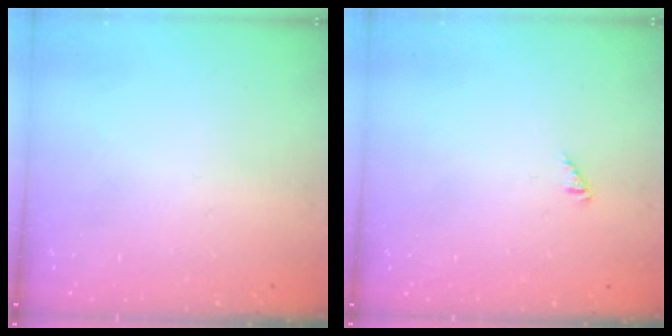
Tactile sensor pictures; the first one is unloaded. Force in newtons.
{"total": 0.0}